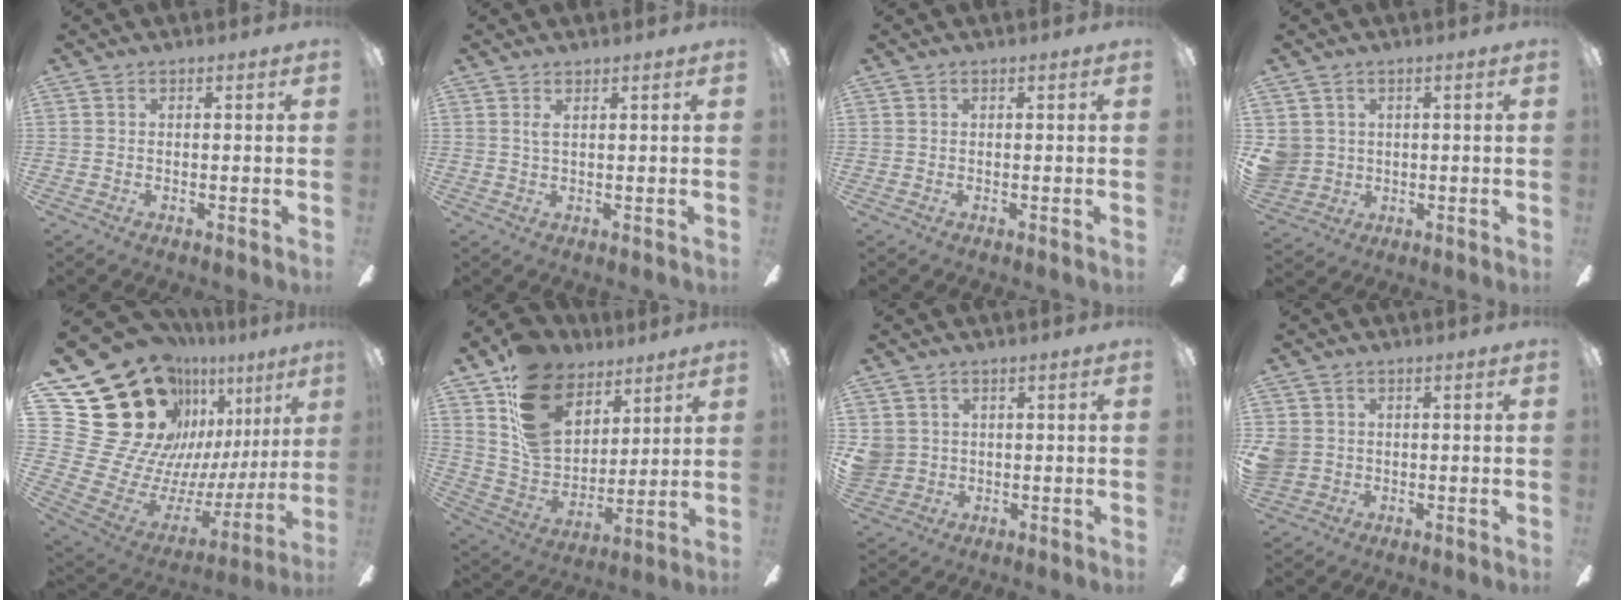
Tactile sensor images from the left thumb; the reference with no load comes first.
{"total": 1.7, "force": [1.0, 0.3, 1.3], "torque": [-0.031, 0.001, 0.017]}
{"total": 0.0}
{"total": 5.0, "force": [1.3, 4.8, 0.6], "torque": [-0.034, 0.003, 0.025]}
{"total": 30.7, "force": [16.2, 20.5, 16.2], "torque": [-0.297, -0.150, 0.359]}
{"total": 18.8, "force": [10.8, 12.4, 9.2], "torque": [-0.178, -0.055, 0.207]}
{"total": 4.2, "force": [1.3, 4.0, 0.5], "torque": [-0.022, 0.003, 0.024]}
{"total": 3.9, "force": [0.4, 3.8, 1.0], "torque": [-0.032, 0.008, 0.009]}